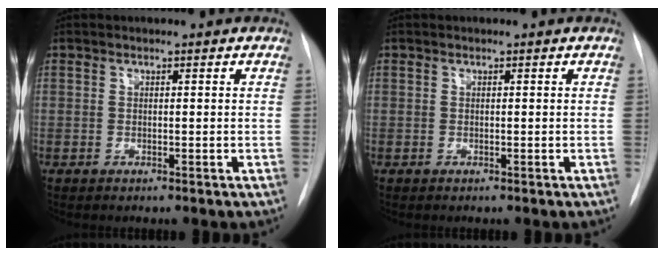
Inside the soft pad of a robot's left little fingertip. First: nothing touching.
{"total": 0.0}